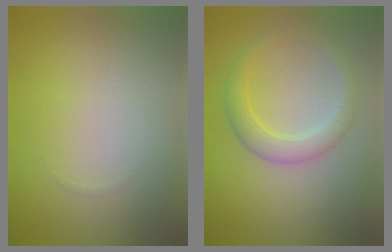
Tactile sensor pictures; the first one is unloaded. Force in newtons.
{"total": 2.6, "press": 2.6, "slide": 0.1}